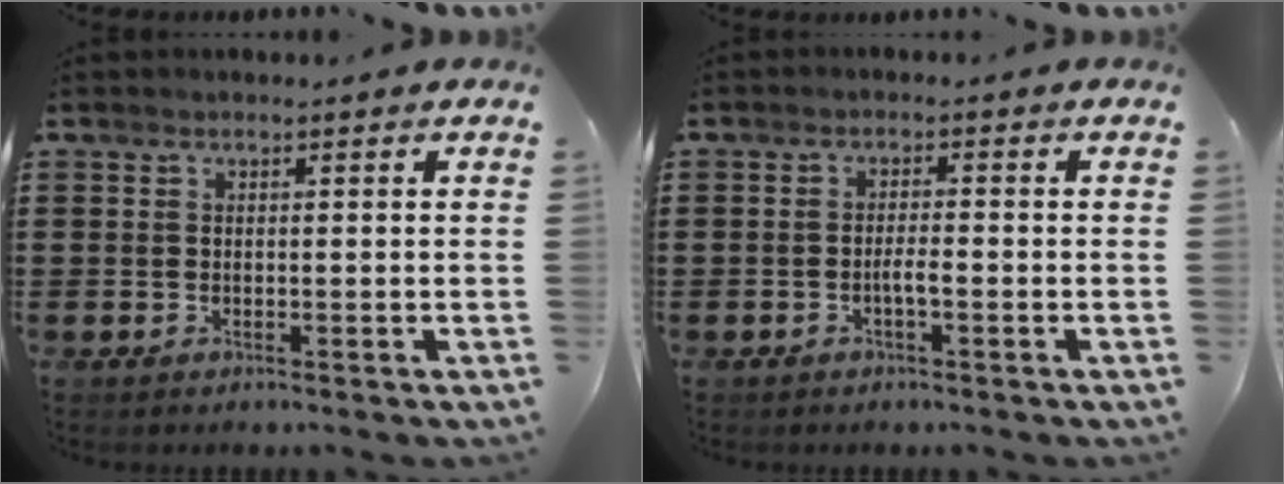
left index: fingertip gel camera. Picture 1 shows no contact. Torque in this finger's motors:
{"motor_torque": [0.07, 0.05, 0.08, 0.02]}